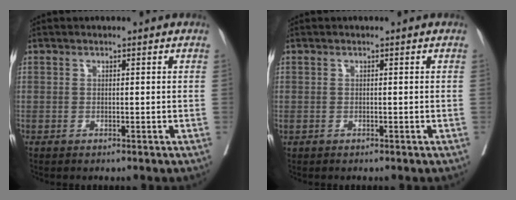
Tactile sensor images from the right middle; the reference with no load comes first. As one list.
[{"total": 0.0}]